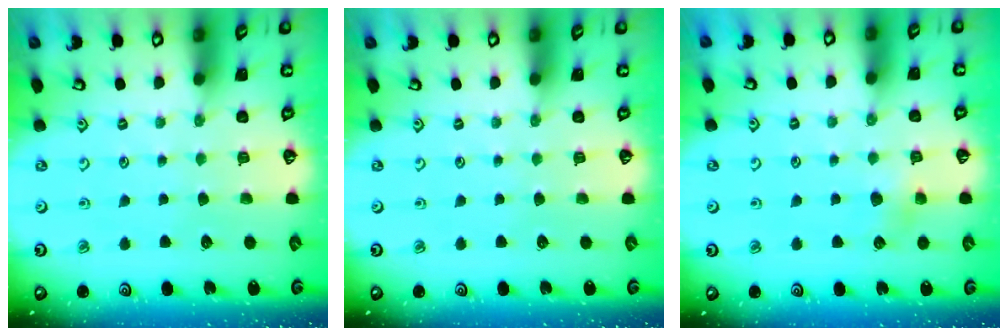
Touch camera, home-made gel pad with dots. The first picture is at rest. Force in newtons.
{"total": 0.0}
{"total": 6.9, "press": 6.8, "slide": 0.8}